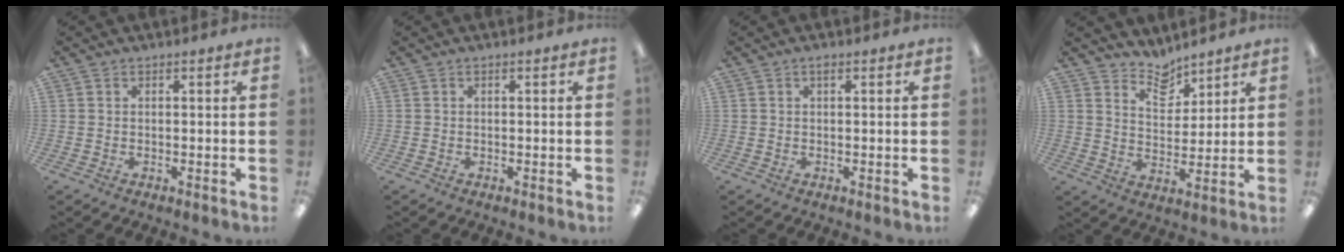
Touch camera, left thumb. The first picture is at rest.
{"total": 0.0}
{"total": 0.9, "force": [0.5, 0.3, 0.7], "torque": [-0.016, 0.004, 0.007]}
{"total": 7.3, "force": [6.4, 3.1, 1.5], "torque": [-0.021, -0.044, 0.118]}